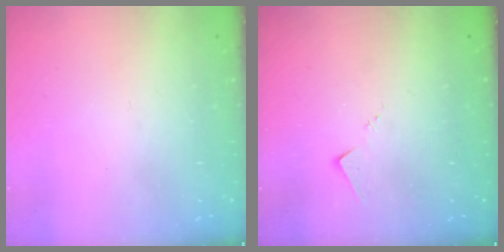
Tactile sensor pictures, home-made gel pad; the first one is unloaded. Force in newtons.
{"total": 7.1, "press": 7.1, "slide": 0.3}